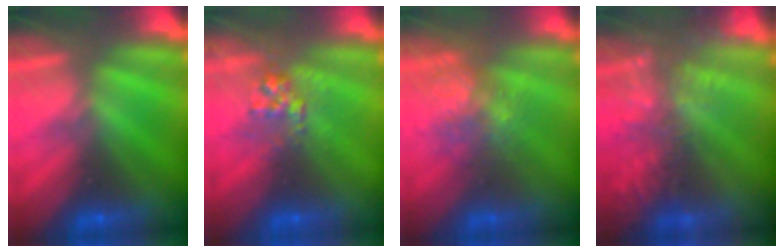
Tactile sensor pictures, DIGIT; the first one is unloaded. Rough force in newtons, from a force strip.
{"total": 2.7}
{"total": 3.5}
{"total": 7.8}